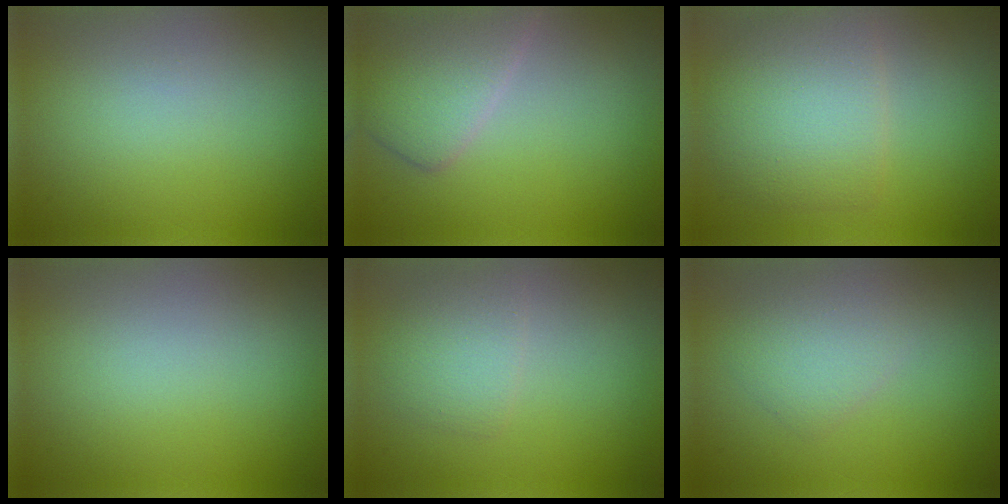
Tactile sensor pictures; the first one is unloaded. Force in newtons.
{"total": 4.4, "press": 4.4, "slide": 0.2}
{"total": 5.0, "press": 5.0, "slide": 0.3}
{"total": 0.0}
{"total": 2.2, "press": 2.2, "slide": 0.1}
{"total": 2.3, "press": 2.3, "slide": 0.0}